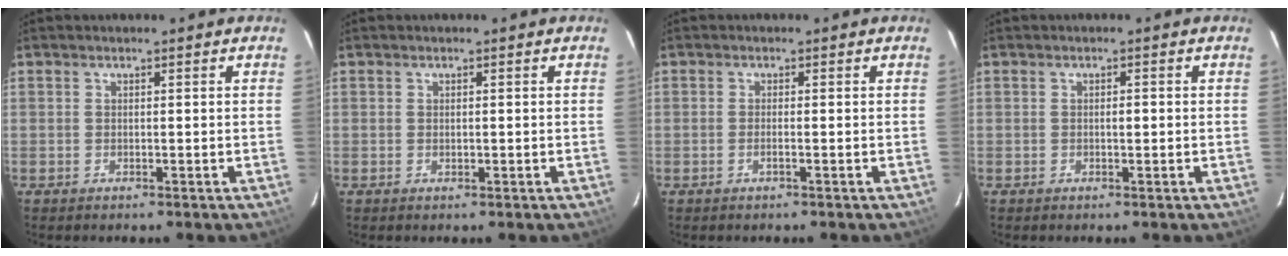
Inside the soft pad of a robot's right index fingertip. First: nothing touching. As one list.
[{"total": 0.6, "force": [0.1, 0.3, 0.5], "torque": [-0.008, 0.000, 0.003]}, {"total": 1.0, "force": [-0.4, -0.2, 0.9], "torque": [-0.016, 0.001, -0.008]}, {"total": 1.0, "force": [-0.1, 0.4, 0.8], "torque": [-0.012, 0.002, -0.001]}]